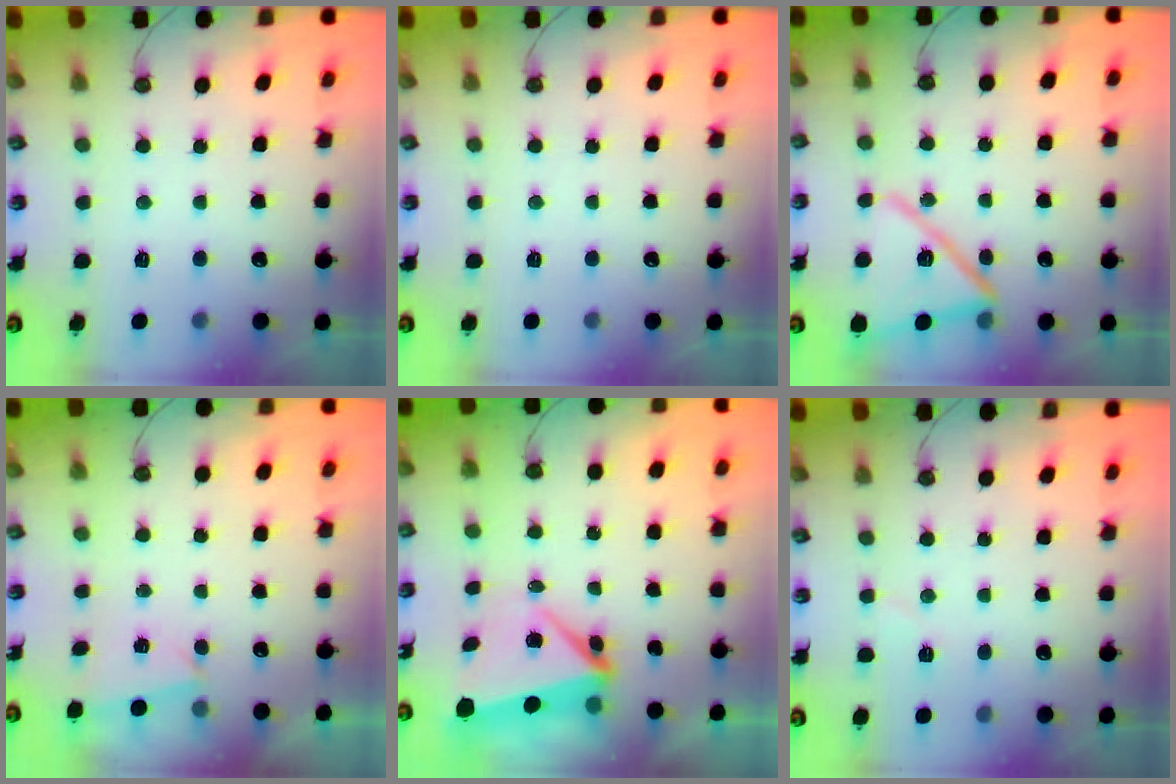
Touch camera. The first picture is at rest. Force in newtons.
{"total": 0.0}
{"total": 16.2, "press": 16.2, "slide": 1.1}
{"total": 1.0, "press": 0.9, "slide": 0.4}
{"total": 5.5, "press": 5.4, "slide": 0.8}
{"total": 4.4, "press": 3.9, "slide": 1.9}